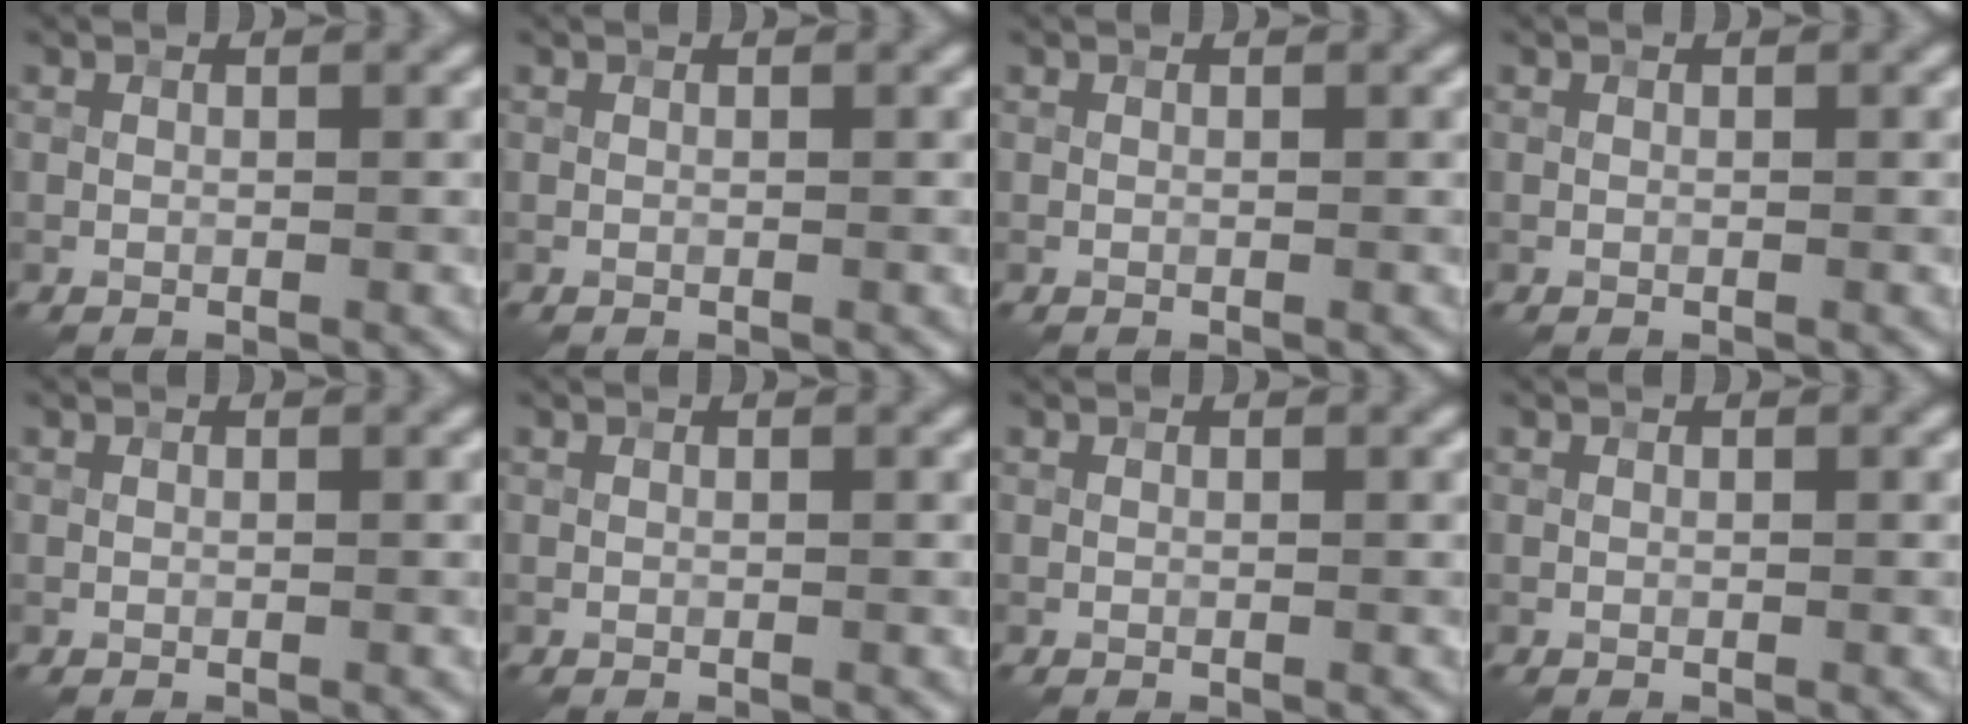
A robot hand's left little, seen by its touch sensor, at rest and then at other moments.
{"total": 0.0}
{"total": 0.0}
{"total": 0.0}
{"total": 0.0}
{"total": 0.0}
{"total": 0.0}
{"total": 0.0}